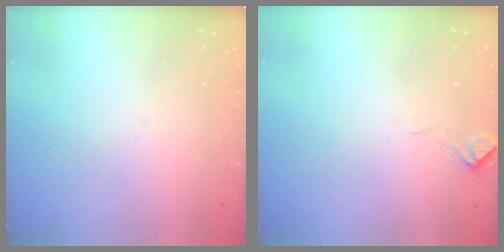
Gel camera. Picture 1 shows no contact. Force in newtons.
{"total": 2.7, "press": 2.6, "slide": 0.6}